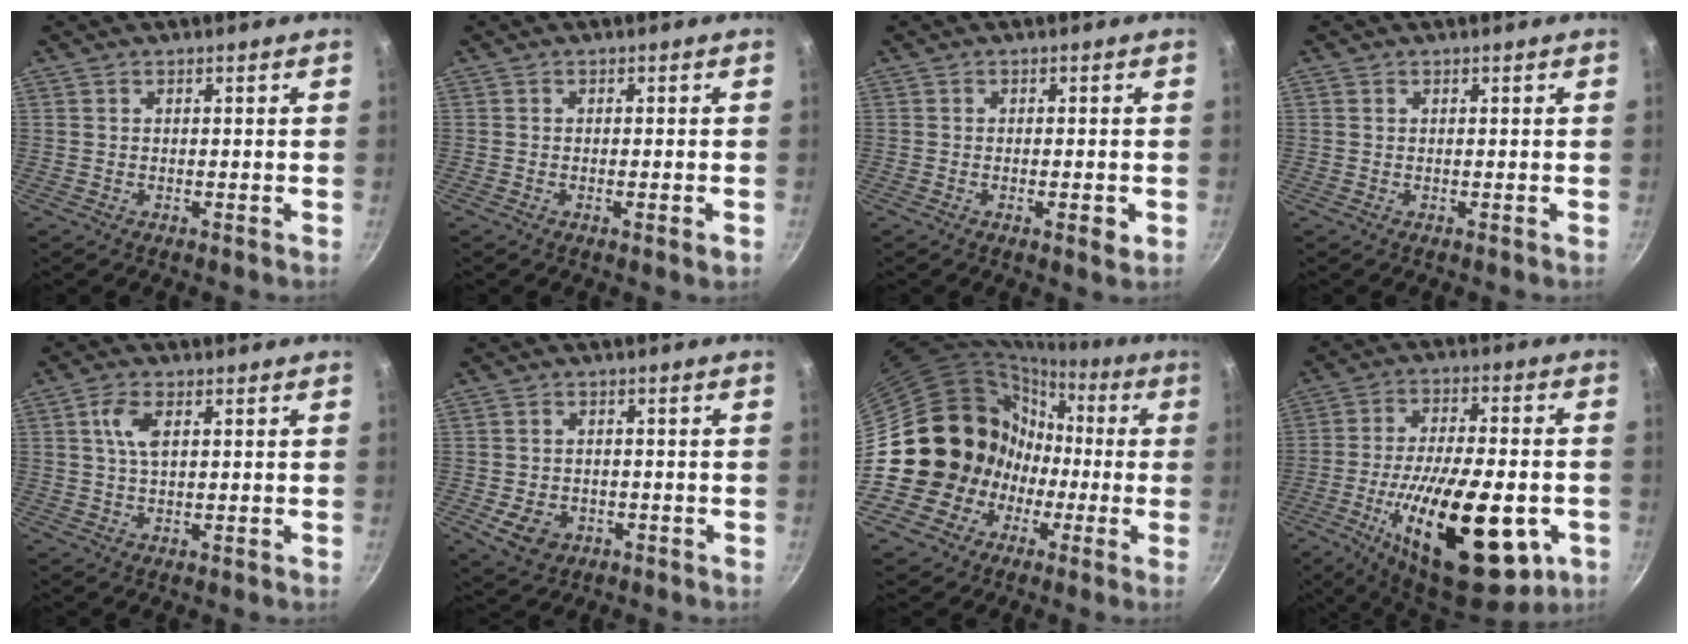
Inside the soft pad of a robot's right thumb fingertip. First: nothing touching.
{"total": 1.8, "force": [-0.7, 0.3, 1.7], "torque": [-0.034, 0.000, -0.014]}
{"total": 3.0, "force": [-0.9, 1.0, 2.7], "torque": [-0.043, 0.001, -0.015]}
{"total": 0.0}
{"total": 4.7, "force": [1.3, 2.2, 3.9], "torque": [-0.079, 0.006, 0.025]}
{"total": 6.0, "force": [-2.0, 4.6, 3.3], "torque": [-0.045, 0.009, -0.023]}
{"total": 15.1, "force": [-1.9, 14.3, 4.5], "torque": [-0.028, 0.060, -0.019]}
{"total": 28.3, "force": [-8.9, 11.8, 24.2], "torque": [-0.364, 0.011, -0.128]}